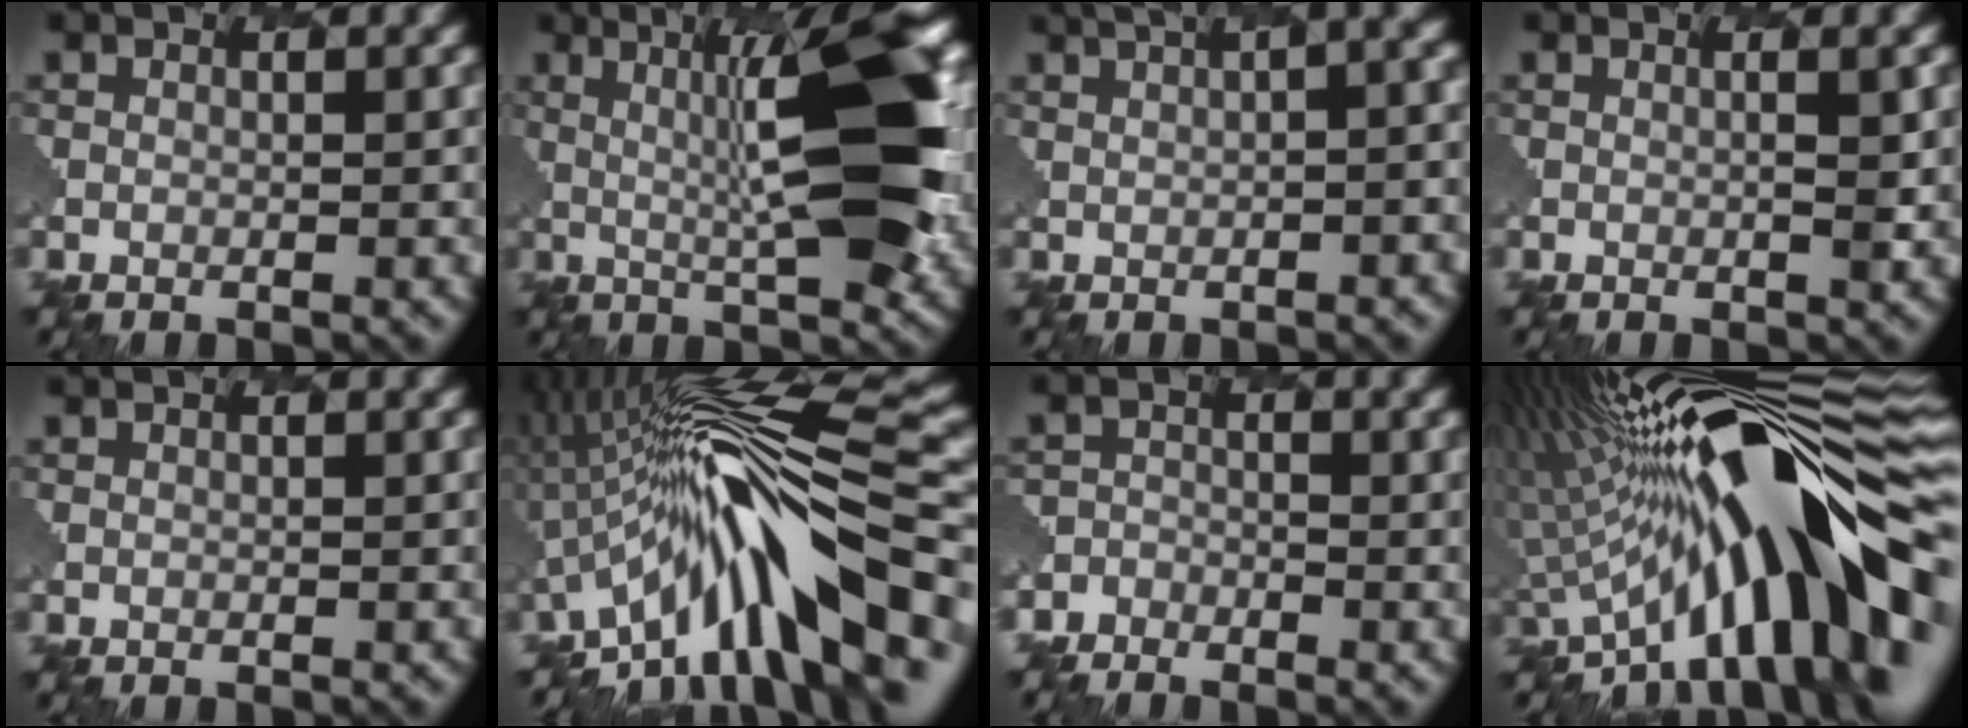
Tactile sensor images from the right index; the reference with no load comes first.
{"total": 7.2, "force": [1.3, 0.7, 7.1], "torque": [-0.135, 0.012, 0.005]}
{"total": 11.1, "force": [4.3, 5.0, 8.9], "torque": [-0.118, 0.050, 0.071]}
{"total": 0.7, "force": [0.4, -0.5, 0.2], "torque": [-0.020, 0.002, -0.001]}
{"total": 1.6, "force": [0.3, 0.9, 1.3], "torque": [-0.007, 0.013, -0.001]}
{"total": 9.8, "force": [-4.7, 2.6, 8.3], "torque": [-0.166, 0.036, -0.094]}
{"total": 5.3, "force": [-4.4, 2.3, -1.8], "torque": [0.021, -0.009, -0.082]}
{"total": 12.3, "force": [-1.5, 2.6, 11.9], "torque": [-0.196, 0.027, -0.058]}